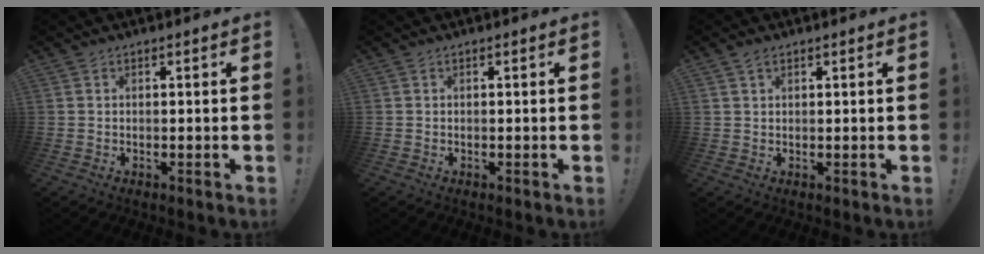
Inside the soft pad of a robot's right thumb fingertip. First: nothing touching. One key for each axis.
{"total": 0.0}
{"total": 1.7, "fx": 1.1, "fy": 0.9, "fz": 0.9, "tx": -0.017, "ty": 0.000, "tz": 0.021}